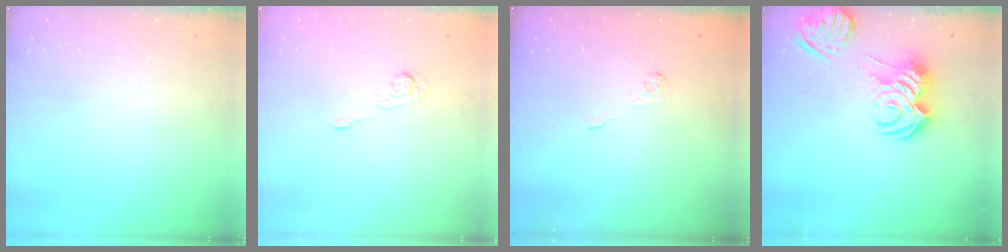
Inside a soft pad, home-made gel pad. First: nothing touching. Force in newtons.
{"total": 3.3, "press": 2.9, "slide": 1.6}
{"total": 2.1, "press": 1.5, "slide": 1.4}
{"total": 13.6, "press": 13.6, "slide": 1.5}